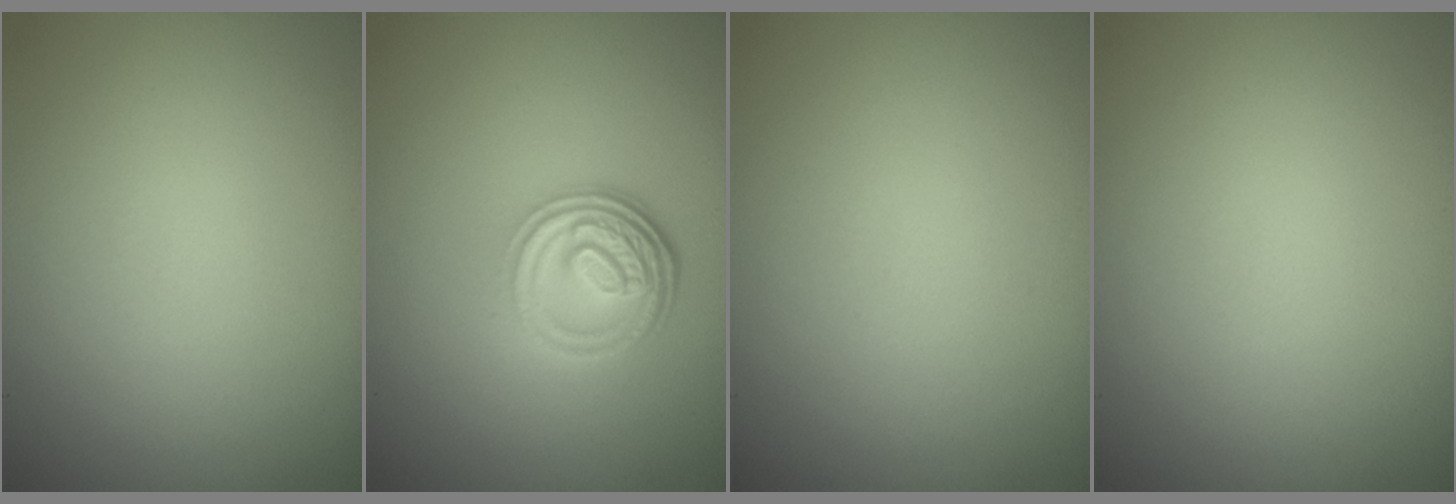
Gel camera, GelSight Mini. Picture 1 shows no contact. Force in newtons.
{"total": 4.5, "press": 3.4, "slide": 3.0}
{"total": 0.0}
{"total": 0.0}